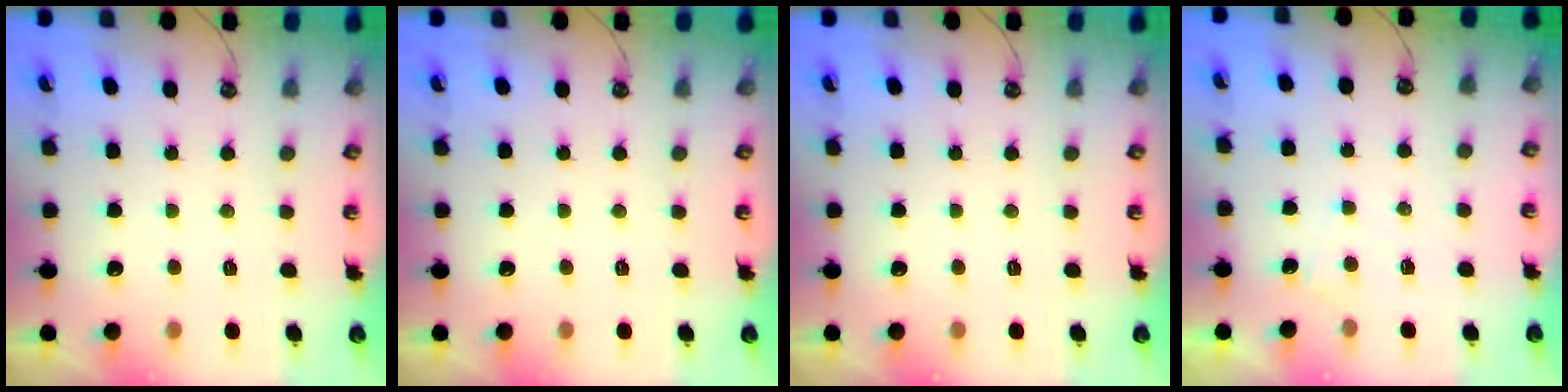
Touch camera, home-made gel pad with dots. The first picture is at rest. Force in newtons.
{"total": 0.0}
{"total": 0.0}
{"total": 2.6, "press": 2.6, "slide": 0.1}